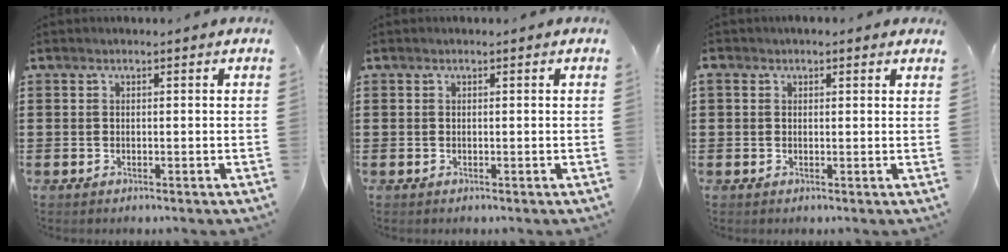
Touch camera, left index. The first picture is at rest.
{"total": 0.0}
{"total": 1.4, "force": [0.8, 0.9, 0.7], "torque": [-0.019, 0.006, 0.015]}